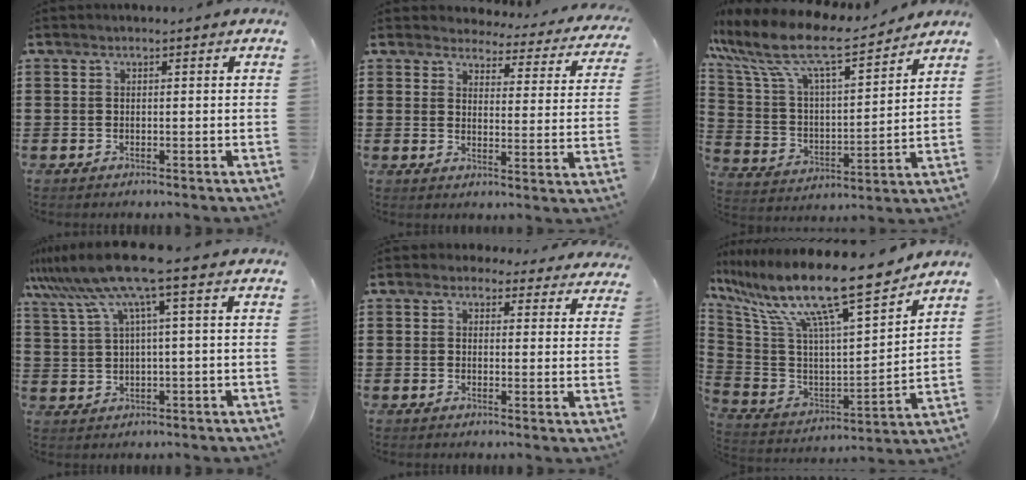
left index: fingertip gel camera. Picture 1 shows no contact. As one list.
[{"total": 3.9, "force": [3.8, 0.6, 0.6], "torque": [-0.027, -0.031, 0.061]}, {"total": 10.6, "force": [8.1, 2.4, 6.4], "torque": [-0.161, -0.046, 0.133]}, {"total": 9.0, "force": [4.4, 0.1, 7.9], "torque": [-0.193, -0.030, 0.067]}, {"total": 2.7, "force": [2.4, 1.0, 0.5], "torque": [-0.010, -0.005, 0.042]}, {"total": 14.6, "force": [10.8, 1.0, 9.7], "torque": [-0.226, -0.075, 0.175]}]